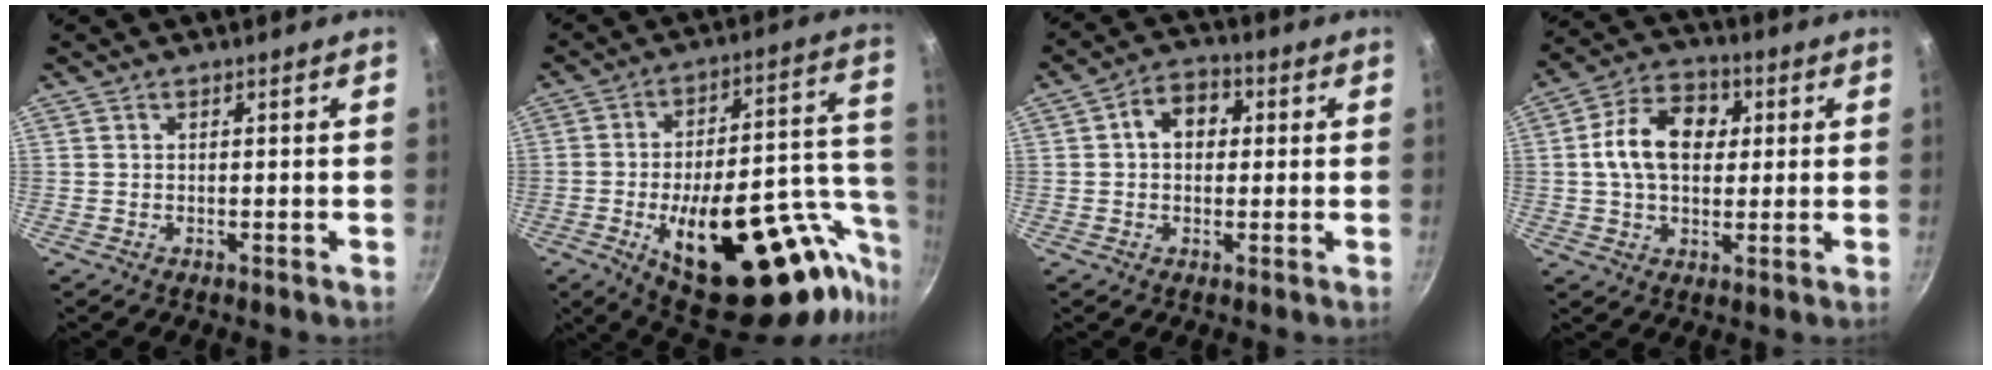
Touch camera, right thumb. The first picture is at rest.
{"total": 29.9, "force": [-12.1, 12.7, 24.2], "torque": [-0.276, 0.045, -0.165]}
{"total": 7.2, "force": [1.2, 5.4, 4.6], "torque": [-0.041, 0.015, 0.007]}
{"total": 12.7, "force": [2.0, 9.0, 8.7], "torque": [-0.120, 0.016, 0.019]}